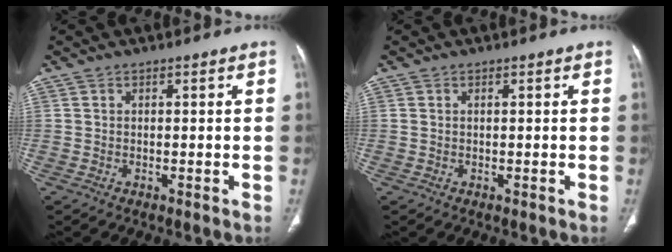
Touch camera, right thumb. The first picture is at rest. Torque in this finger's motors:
{"motor_torque": [-0.13, 0.25, -0.03, 0.44, 0.03]}